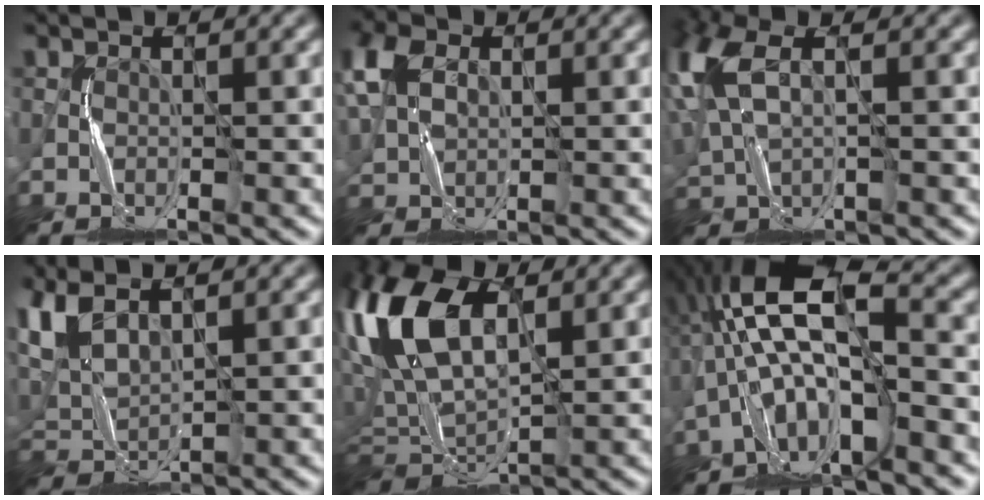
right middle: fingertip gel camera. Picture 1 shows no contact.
{"total": 4.5, "force": [2.1, 3.1, 2.4], "torque": [-0.066, 0.014, 0.040]}
{"total": 6.7, "force": [2.6, 3.4, 5.1], "torque": [-0.153, 0.013, 0.054]}
{"total": 5.0, "force": [3.6, 2.2, 2.7], "torque": [-0.077, 0.011, 0.077]}
{"total": 12.5, "force": [4.8, 6.5, 9.5], "torque": [-0.221, 0.024, 0.089]}
{"total": 10.3, "force": [-1.4, 4.0, 9.4], "torque": [-0.172, 0.026, -0.028]}